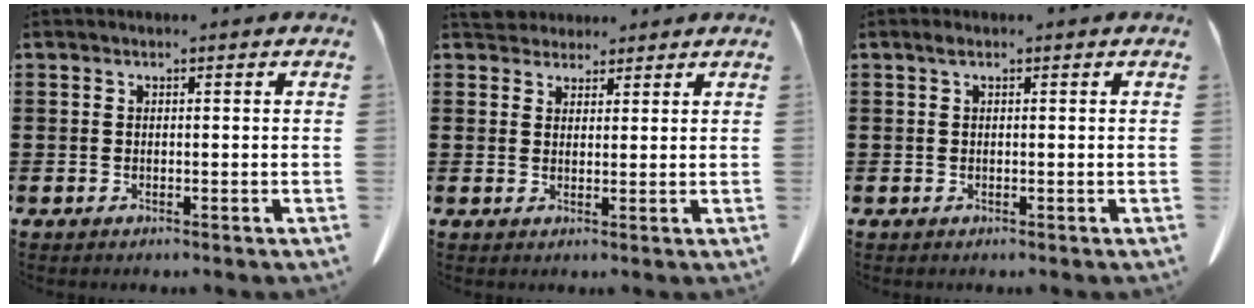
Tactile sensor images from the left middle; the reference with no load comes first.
{"total": 3.5, "force": [3.3, 1.1, 0.3], "torque": [-0.007, -0.008, 0.063]}
{"total": 0.7, "force": [0.3, 0.2, 0.6], "torque": [-0.014, 0.002, 0.006]}